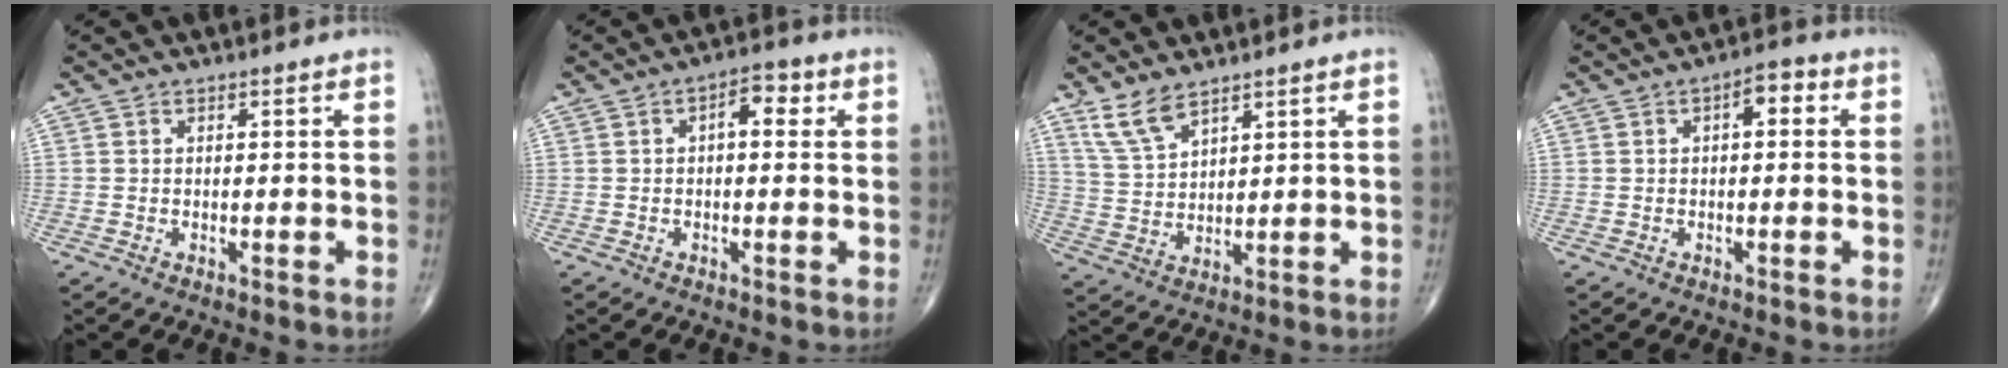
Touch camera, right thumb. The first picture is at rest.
{"total": 4.5, "force": [1.0, 2.3, 3.8], "torque": [-0.041, 0.012, 0.007]}
{"total": 6.3, "force": [4.8, 2.3, 3.5], "torque": [-0.065, -0.021, 0.103]}
{"total": 4.0, "force": [0.9, 2.0, 3.4], "torque": [-0.039, 0.013, 0.004]}